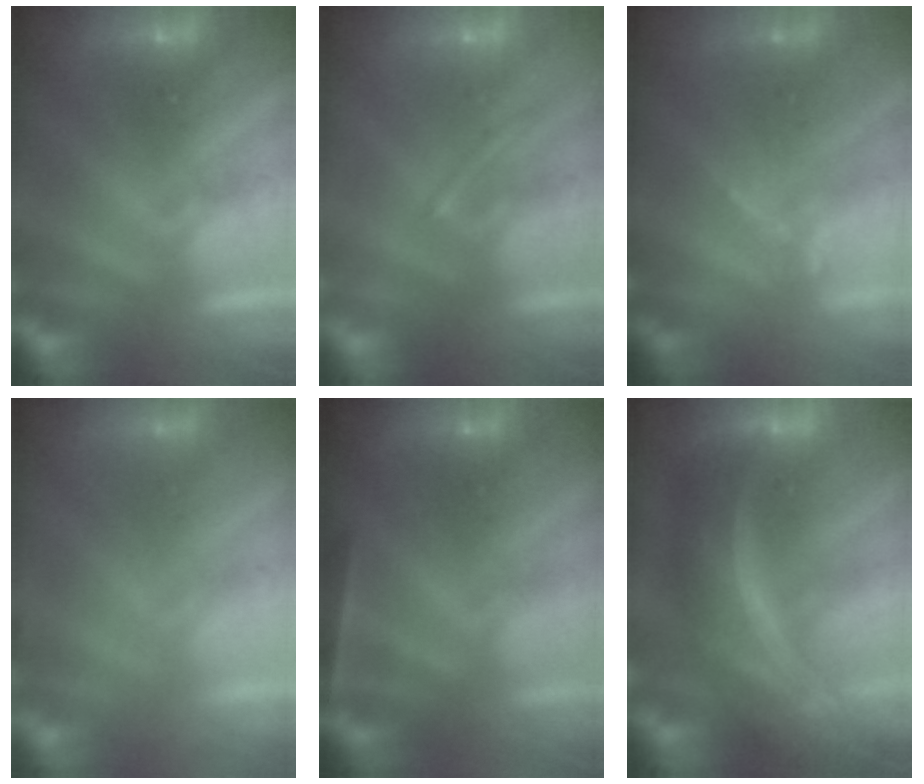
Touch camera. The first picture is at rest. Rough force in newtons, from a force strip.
{"total": 1.4}
{"total": 1.1}
{"total": 2.5}
{"total": 4.6}
{"total": 7.7}